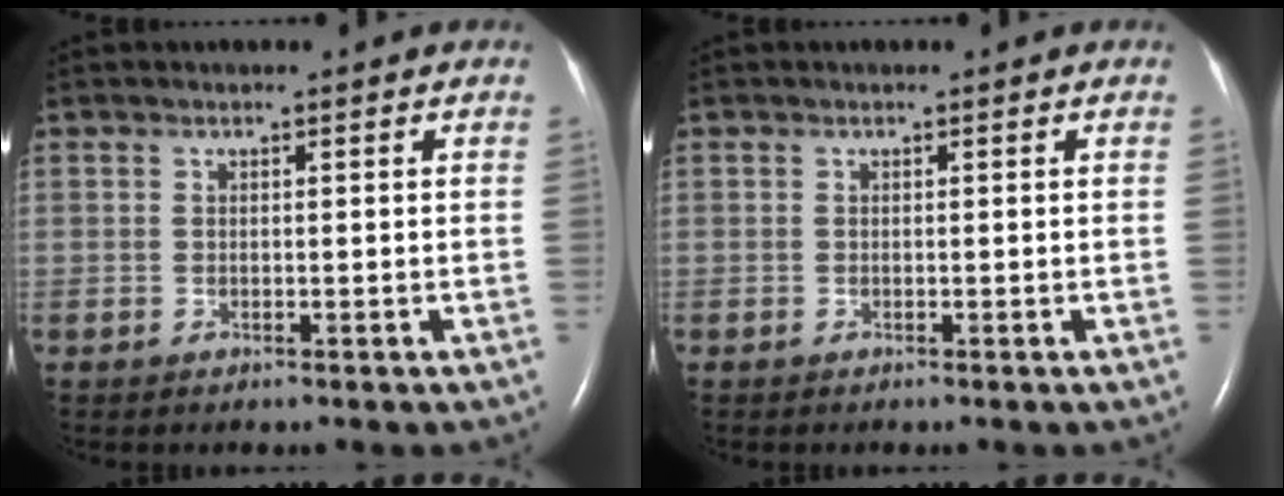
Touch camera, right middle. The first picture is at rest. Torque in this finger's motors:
{"motor_torque": [-0.01, 0.06, 0.00, 0.01]}